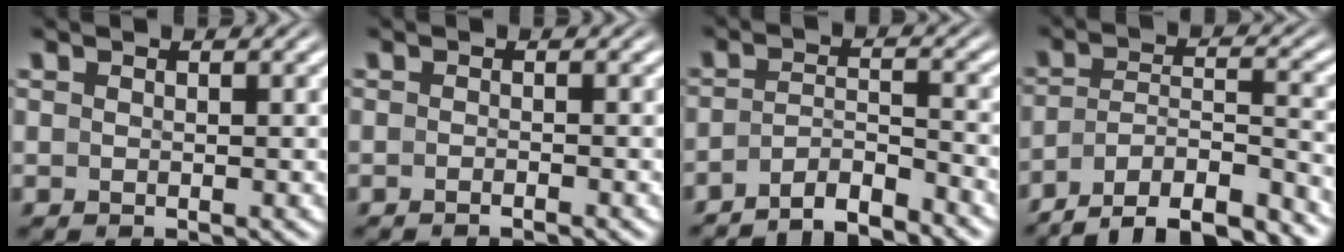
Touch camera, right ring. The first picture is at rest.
{"total": 1.1, "force": [-1.0, -0.4, 0.1], "torque": [-0.004, 0.000, -0.018]}
{"total": 5.0, "force": [-4.5, 1.5, 1.6], "torque": [-0.033, -0.020, -0.070]}
{"total": 10.6, "force": [-8.3, 5.6, 3.4], "torque": [-0.065, -0.035, -0.132]}